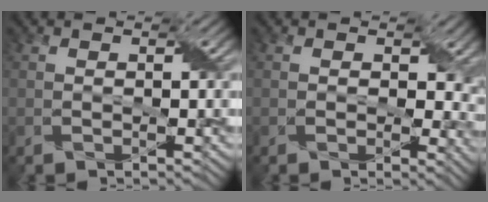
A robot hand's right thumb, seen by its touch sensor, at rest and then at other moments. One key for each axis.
{"total": 5.0, "fx": 0.6, "fy": 3.5, "fz": 3.4, "tx": -0.044, "ty": -0.015, "tz": 0.011}